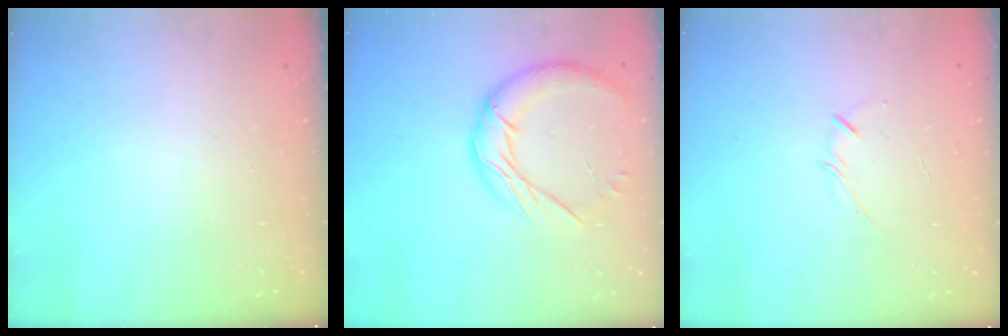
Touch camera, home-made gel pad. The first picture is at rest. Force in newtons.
{"total": 13.2, "press": 13.2, "slide": 1.2}
{"total": 2.5, "press": 2.4, "slide": 0.5}